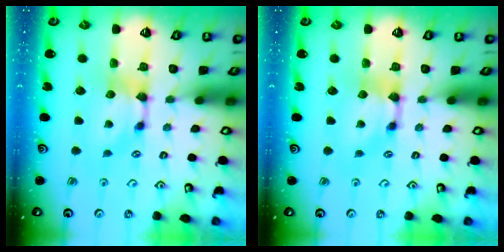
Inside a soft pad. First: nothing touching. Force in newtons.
{"total": 0.6, "press": 0.0, "slide": 0.6}